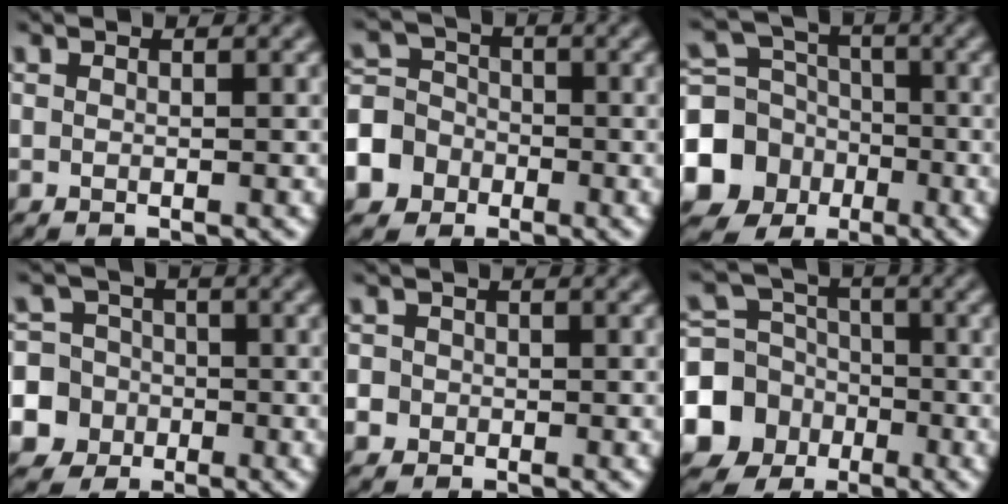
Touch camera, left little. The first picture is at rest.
{"total": 8.6, "force": [-4.0, 7.4, 1.9], "torque": [-0.053, -0.015, -0.094]}
{"total": 10.5, "force": [-3.9, 9.3, 3.1], "torque": [-0.079, -0.024, -0.098]}
{"total": 9.9, "force": [-3.6, 9.1, 1.6], "torque": [-0.054, -0.014, -0.089]}
{"total": 3.8, "force": [-1.1, 3.5, 1.0], "torque": [-0.010, 0.011, -0.043]}
{"total": 9.4, "force": [-3.6, 8.2, 2.6], "torque": [-0.070, -0.015, -0.095]}